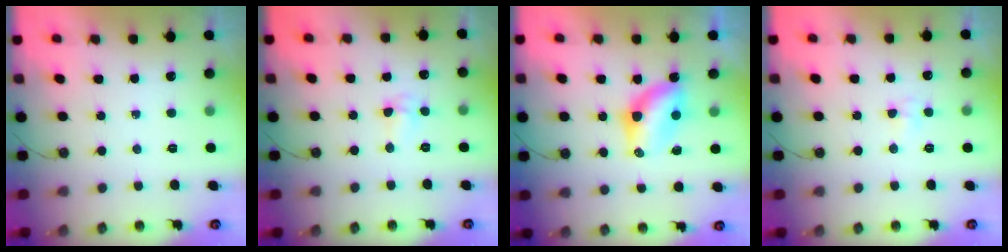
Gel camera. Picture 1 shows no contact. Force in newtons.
{"total": 4.6, "press": 4.6, "slide": 0.5}
{"total": 6.7, "press": 6.6, "slide": 0.7}
{"total": 3.5, "press": 3.5, "slide": 0.6}